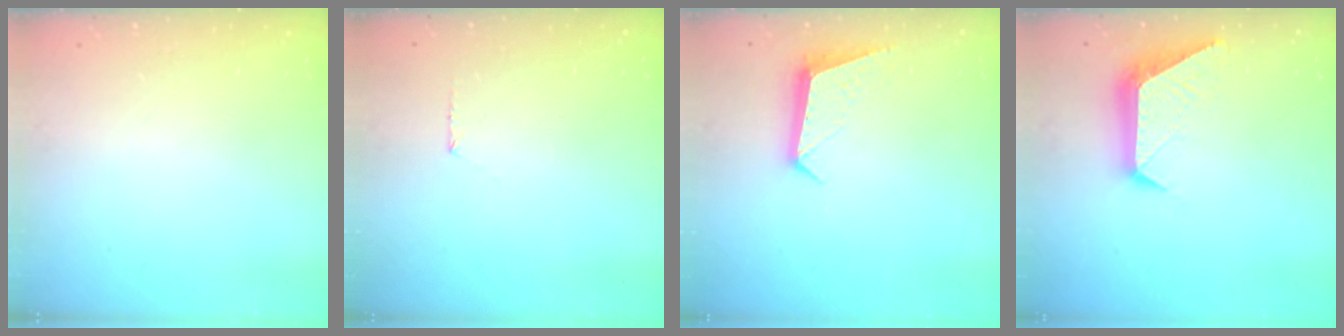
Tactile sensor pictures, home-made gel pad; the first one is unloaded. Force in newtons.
{"total": 5.1, "press": 5.0, "slide": 0.5}
{"total": 10.4, "press": 10.4, "slide": 0.8}
{"total": 11.5, "press": 11.4, "slide": 1.0}